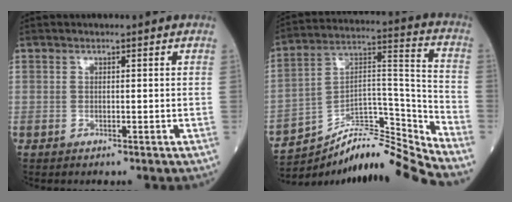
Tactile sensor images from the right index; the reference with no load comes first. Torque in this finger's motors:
{"motor_torque": [0.26, -0.73, 0.12, 0.00]}